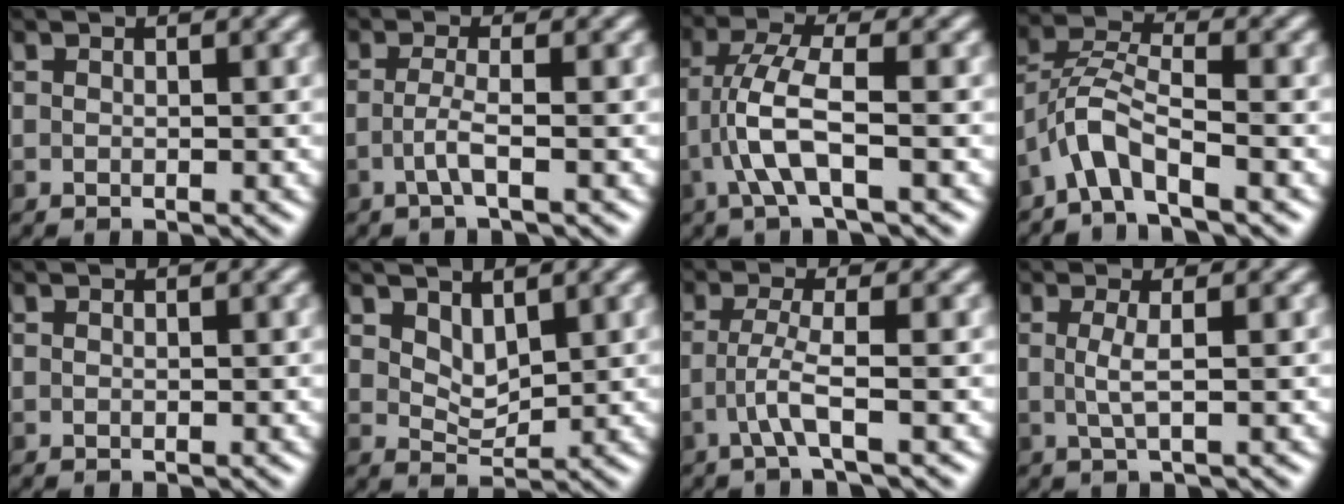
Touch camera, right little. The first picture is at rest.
{"total": 1.8, "force": [-0.8, -0.3, 1.5], "torque": [-0.036, 0.004, -0.017]}
{"total": 4.1, "force": [-1.5, 0.5, 3.8], "torque": [-0.087, 0.013, -0.031]}
{"total": 3.9, "force": [-2.7, 0.5, 2.7], "torque": [-0.054, 0.016, -0.058]}
{"total": 0.0}
{"total": 2.1, "force": [1.4, 1.1, 1.2], "torque": [-0.029, -0.007, 0.028]}
{"total": 2.4, "force": [-1.2, -0.5, 2.0], "torque": [-0.048, 0.008, -0.028]}
{"total": 1.5, "force": [0.0, -0.3, 1.4], "torque": [-0.034, 0.002, 0.003]}